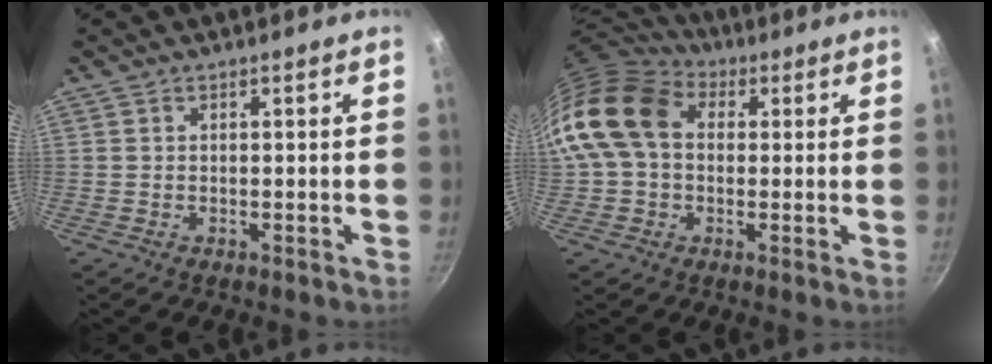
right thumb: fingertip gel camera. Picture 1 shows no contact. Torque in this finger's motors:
{"motor_torque": [2.46, 2.55, 0.51, -0.38, 0.26]}